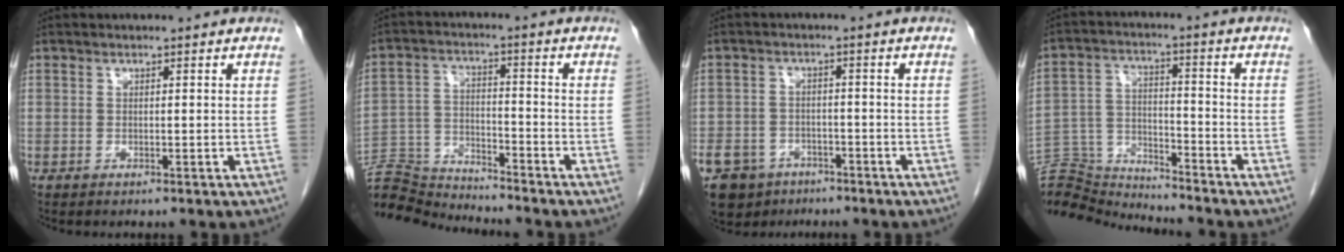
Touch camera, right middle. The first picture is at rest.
{"total": 10.1, "force": [-10.1, -0.7, -0.1], "torque": [-0.003, 0.012, -0.192]}
{"total": 11.3, "force": [-7.7, 7.5, 3.5], "torque": [-0.089, -0.007, -0.114]}
{"total": 13.2, "force": [-13.2, 0.2, 0.2], "torque": [-0.009, 0.027, -0.236]}